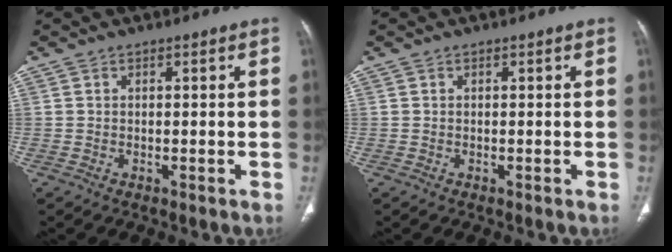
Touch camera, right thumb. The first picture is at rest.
{"total": 0.0}